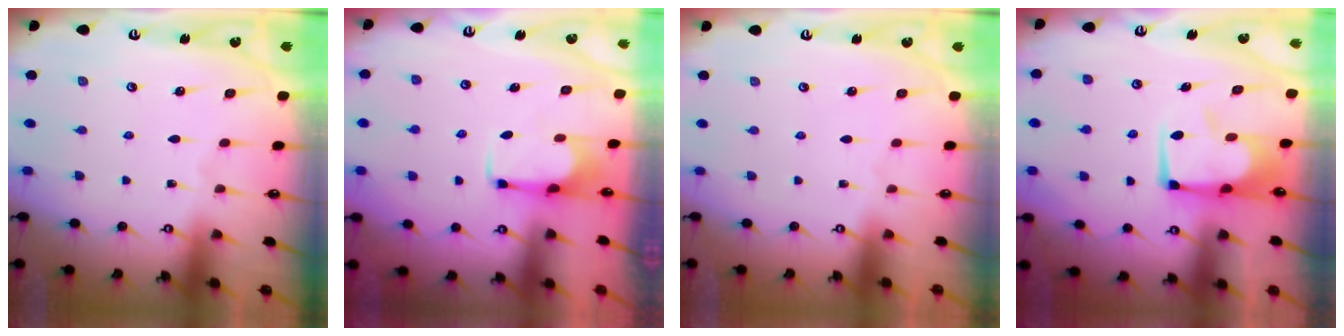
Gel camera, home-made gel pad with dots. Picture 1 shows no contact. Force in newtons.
{"total": 2.6, "press": 2.5, "slide": 0.8}
{"total": 1.5, "press": 1.4, "slide": 0.6}
{"total": 2.4, "press": 2.3, "slide": 0.8}